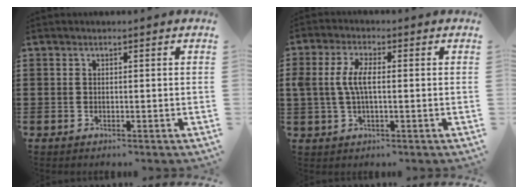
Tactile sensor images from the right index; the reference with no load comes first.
{"total": 5.1, "force": [0.1, 2.0, 4.7], "torque": [-0.116, -0.004, -0.009]}